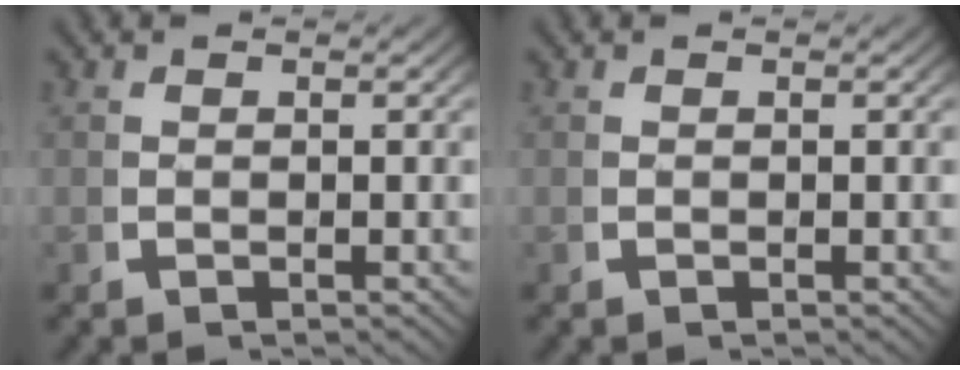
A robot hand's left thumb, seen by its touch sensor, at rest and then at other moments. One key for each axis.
{"total": 0.0}